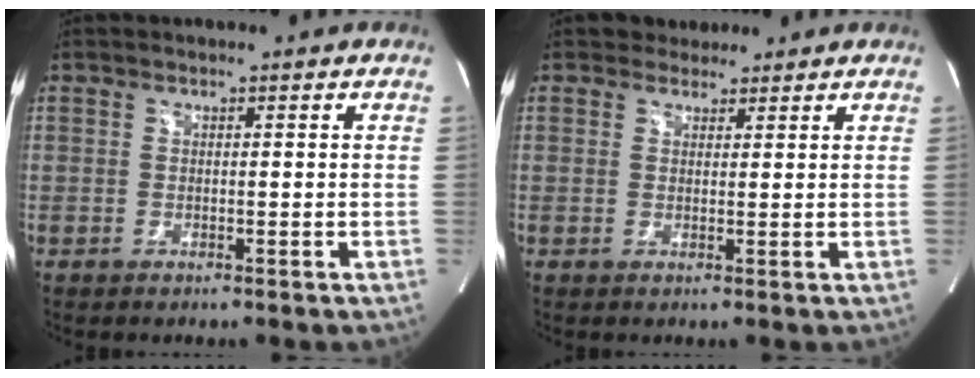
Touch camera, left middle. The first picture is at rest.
{"total": 2.6, "force": [2.1, 1.5, -0.1], "torque": [0.004, 0.012, 0.029]}